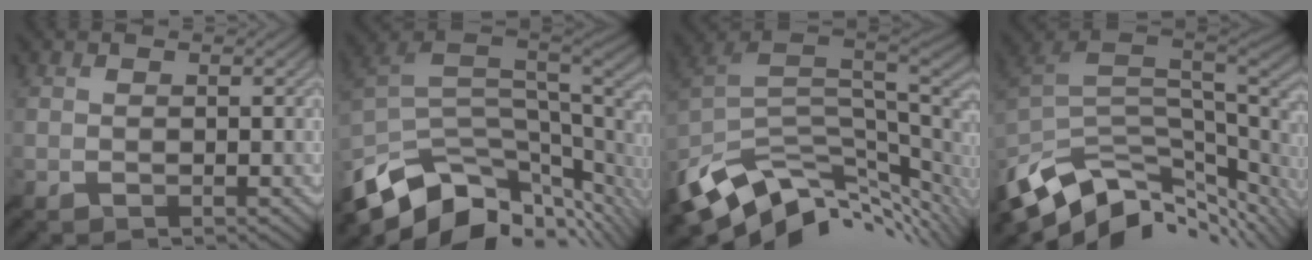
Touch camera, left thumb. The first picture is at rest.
{"total": 13.1, "force": [-6.1, 7.0, 9.3], "torque": [-0.213, -0.028, -0.098]}
{"total": 12.4, "force": [-4.9, 6.8, 9.2], "torque": [-0.199, -0.034, -0.074]}
{"total": 12.6, "force": [-6.1, 6.0, 9.3], "torque": [-0.204, -0.026, -0.097]}